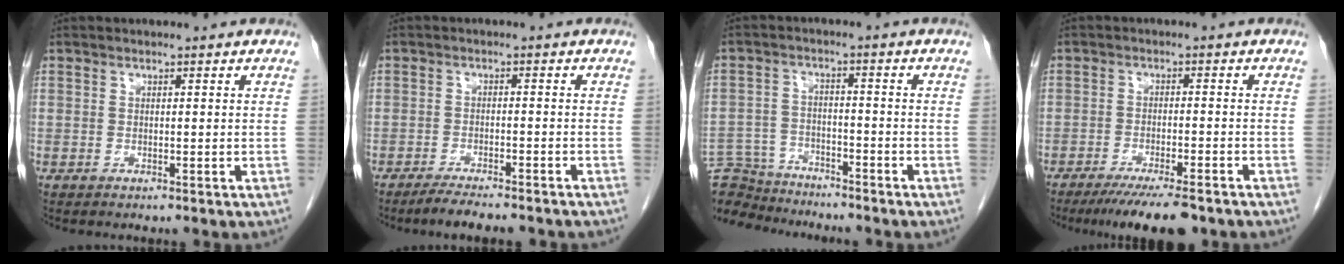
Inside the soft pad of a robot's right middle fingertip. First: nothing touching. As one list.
[{"total": 7.1, "force": [-6.2, 0.8, 3.4], "torque": [-0.045, -0.011, -0.094]}, {"total": 11.0, "force": [-10.5, 3.1, 1.4], "torque": [-0.029, 0.016, -0.171]}, {"total": 9.0, "force": [-7.2, 1.0, 5.4], "torque": [-0.076, -0.018, -0.110]}]